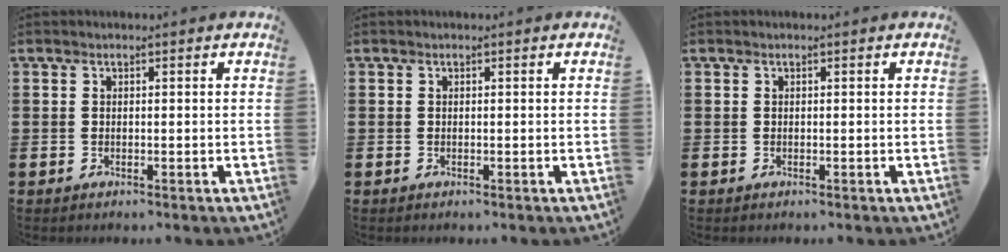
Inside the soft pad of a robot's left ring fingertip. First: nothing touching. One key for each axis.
{"total": 0.0}
{"total": 0.0}